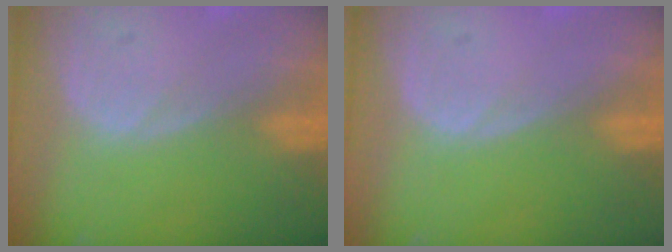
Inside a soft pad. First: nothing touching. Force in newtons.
{"total": 0.0}